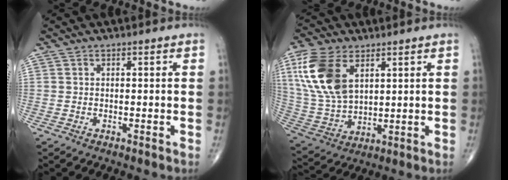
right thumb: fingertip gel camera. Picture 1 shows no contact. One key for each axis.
{"total": 15.8, "fx": 6.1, "fy": 9.2, "fz": 11.3, "tx": -0.234, "ty": -0.016, "tz": 0.127}